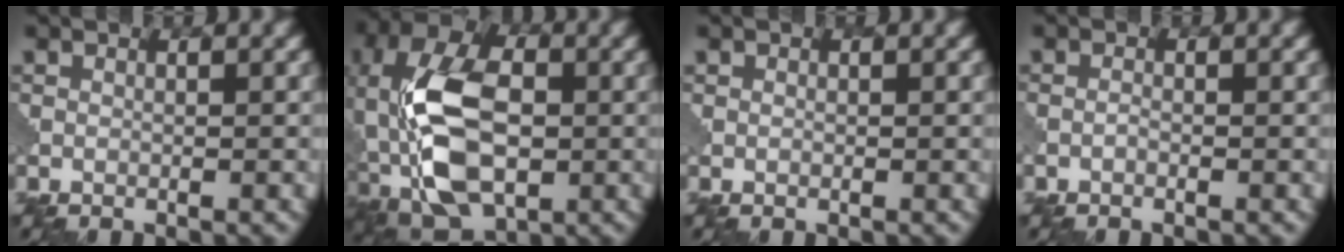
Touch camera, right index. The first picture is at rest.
{"total": 13.7, "force": [-1.8, 8.0, 10.9], "torque": [-0.226, 0.008, -0.047]}
{"total": 0.5, "force": [0.1, 0.4, 0.3], "torque": [-0.003, -0.001, 0.000]}
{"total": 0.5, "force": [-0.3, 0.2, 0.4], "torque": [-0.010, 0.000, -0.007]}